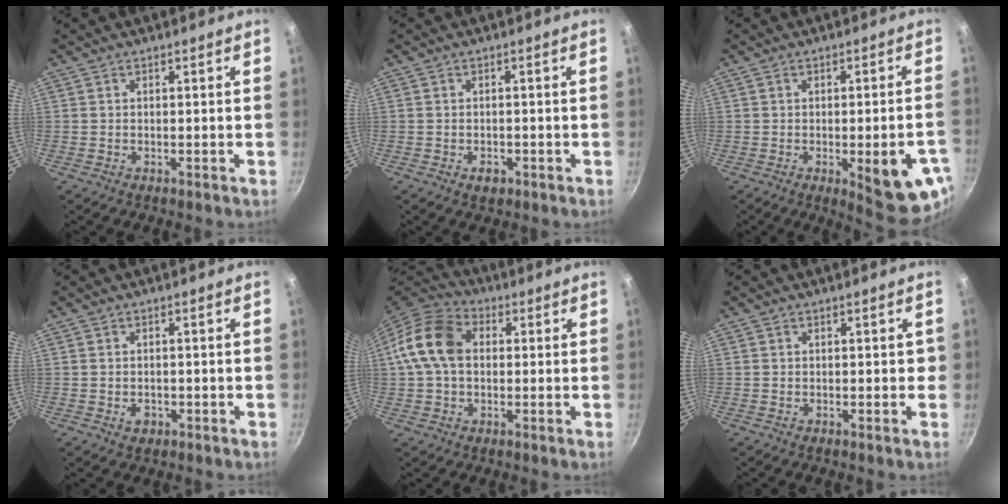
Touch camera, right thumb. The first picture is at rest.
{"total": 2.3, "force": [-1.1, 1.5, 1.3], "torque": [-0.019, 0.009, -0.013]}
{"total": 12.9, "force": [-4.0, 3.8, 11.7], "torque": [-0.116, 0.007, -0.044]}
{"total": 2.1, "force": [-0.8, 1.6, 1.2], "torque": [-0.015, 0.005, -0.008]}
{"total": 12.6, "force": [1.4, 9.1, 8.6], "torque": [-0.143, 0.025, 0.008]}
{"total": 1.5, "force": [0.0, 1.1, 0.9], "torque": [0.002, 0.004, -0.002]}